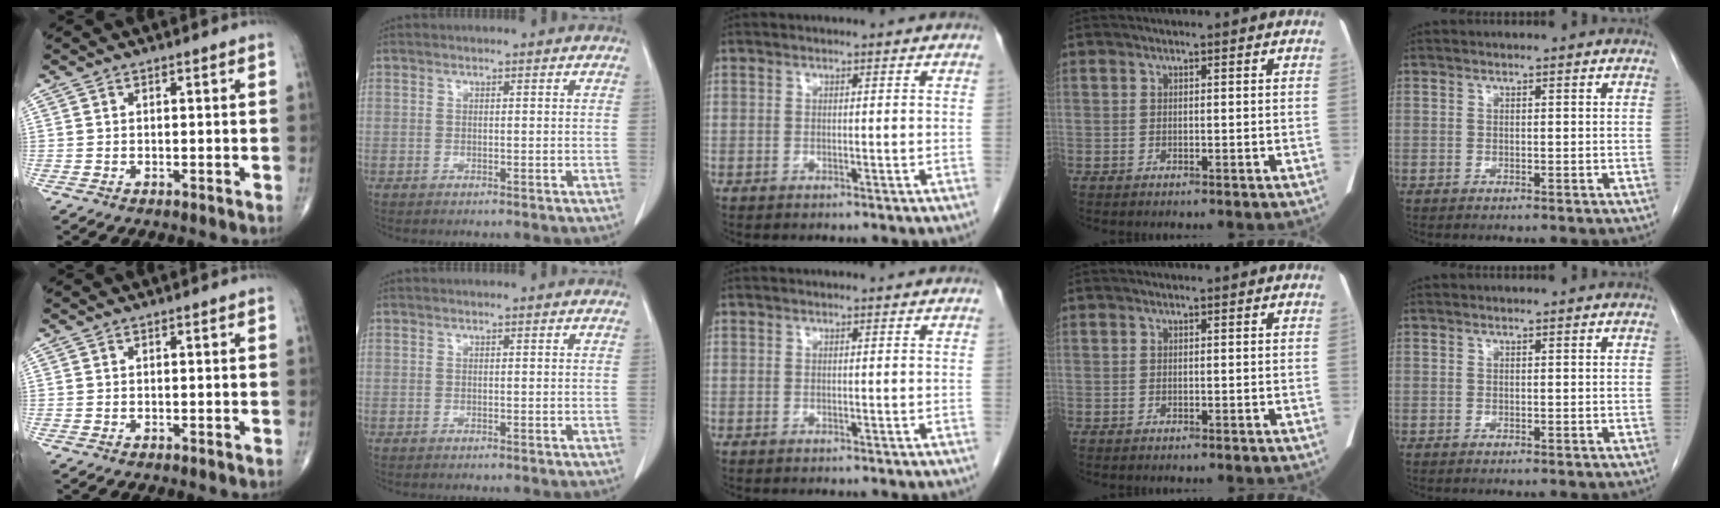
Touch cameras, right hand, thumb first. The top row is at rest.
{}